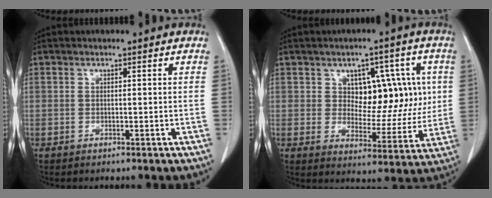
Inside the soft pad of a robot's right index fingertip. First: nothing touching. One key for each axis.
{"total": 10.5, "fx": 2.7, "fy": 6.3, "fz": 8.0, "tx": -0.091, "ty": 0.021, "tz": 0.049}